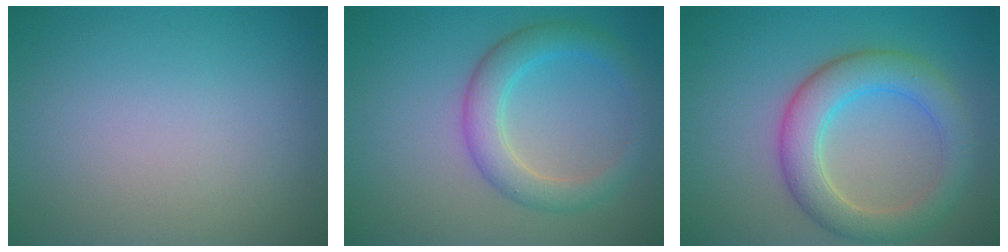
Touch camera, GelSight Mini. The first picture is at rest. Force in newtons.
{"total": 3.8, "press": 3.8, "slide": 0.1}
{"total": 5.4, "press": 5.4, "slide": 0.3}